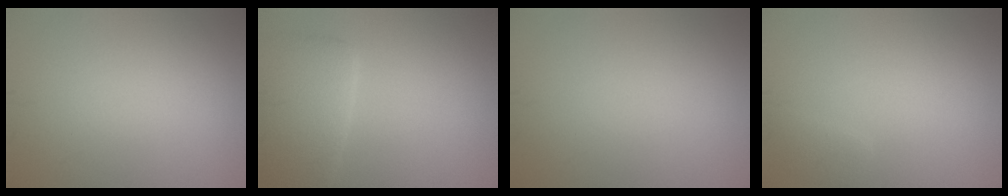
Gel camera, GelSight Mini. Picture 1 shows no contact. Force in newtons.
{"total": 4.5, "press": 4.4, "slide": 0.6}
{"total": 0.0}
{"total": 1.0, "press": 1.0, "slide": 0.0}